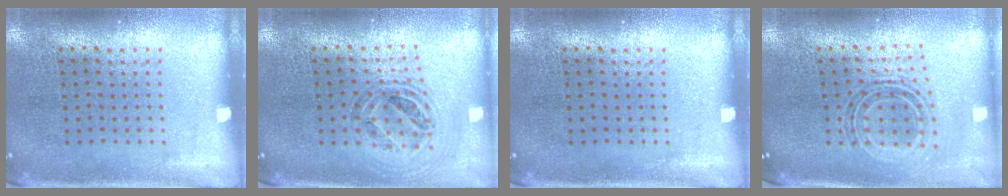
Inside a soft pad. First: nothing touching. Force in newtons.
{"total": 1.0, "press": 1.0, "slide": 0.1}
{"total": 0.0}
{"total": 0.9, "press": 0.8, "slide": 0.3}